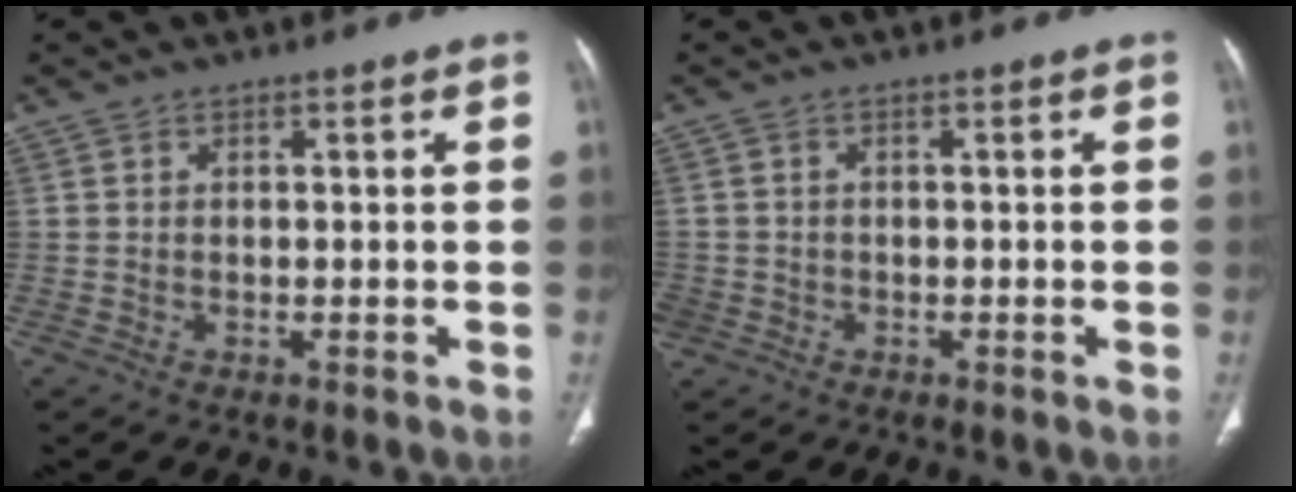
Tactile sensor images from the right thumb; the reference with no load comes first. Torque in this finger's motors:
{"motor_torque": [0.26, 0.53, 0.28, -0.23, 0.00]}